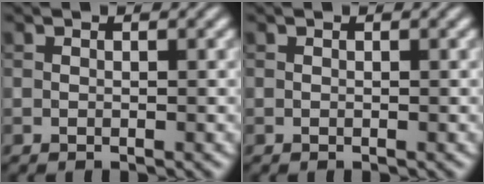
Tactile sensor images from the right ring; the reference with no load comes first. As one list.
[{"total": 0.0}]